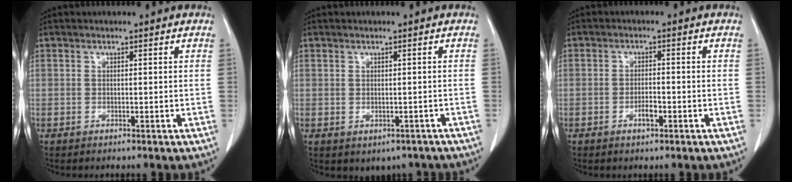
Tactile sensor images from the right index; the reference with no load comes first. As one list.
[{"total": 3.3, "force": [-2.1, 2.3, 0.9], "torque": [-0.004, 0.010, -0.022]}, {"total": 2.4, "force": [-0.8, 0.6, 2.1], "torque": [-0.039, 0.000, -0.012]}]